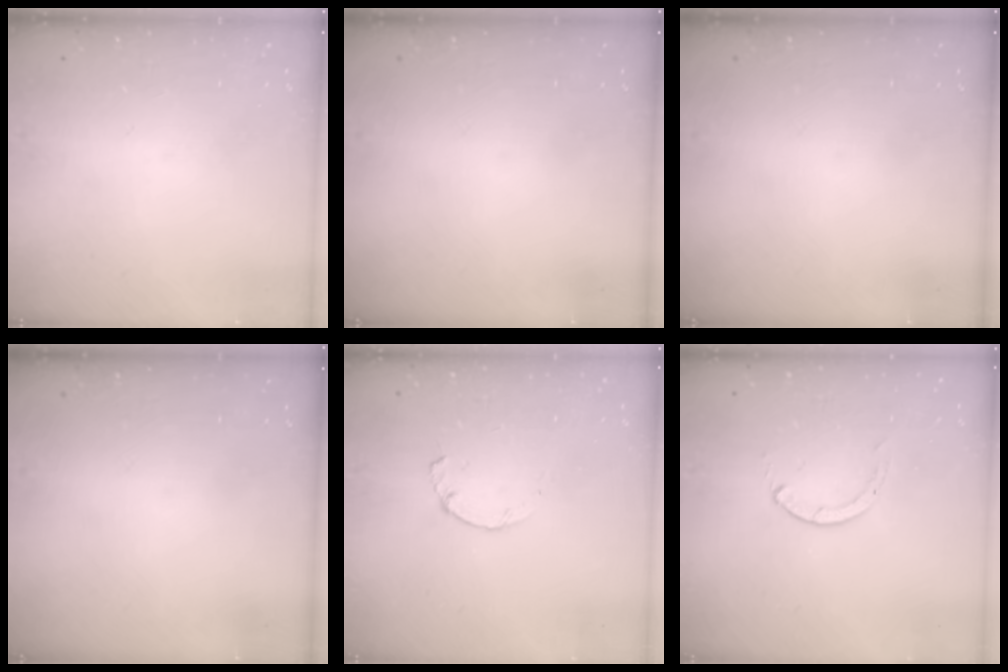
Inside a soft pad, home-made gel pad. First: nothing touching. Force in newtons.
{"total": 0.0}
{"total": 0.0}
{"total": 0.0}
{"total": 2.2, "press": 2.2, "slide": 0.2}
{"total": 0.0}